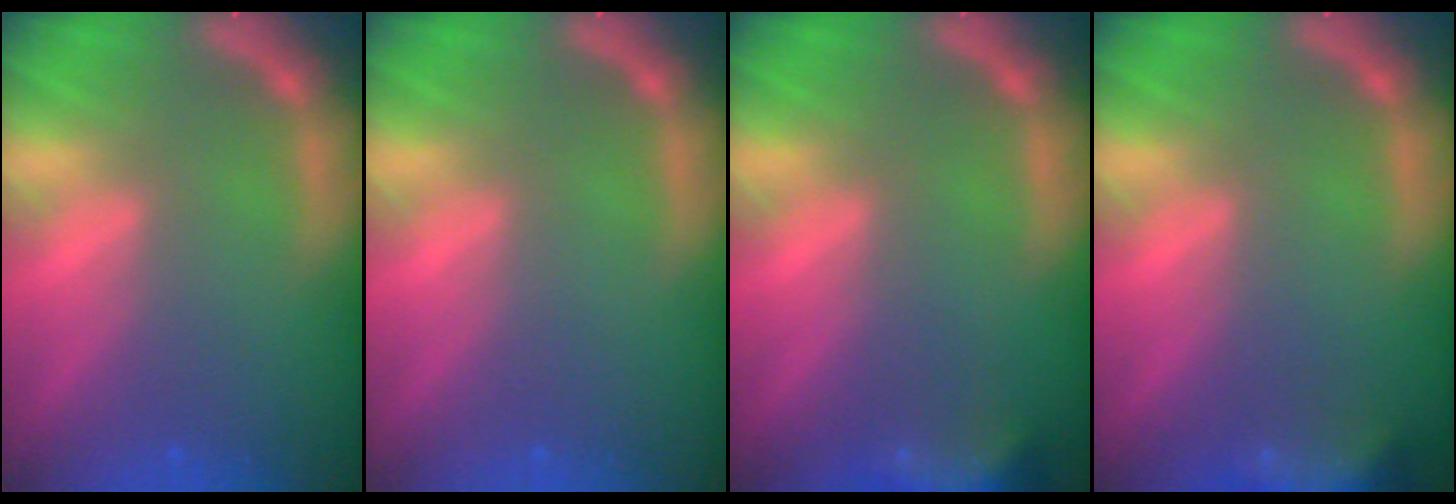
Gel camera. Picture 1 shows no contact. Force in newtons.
{"total": 0.0}
{"total": 6.5}
{"total": 6.9}